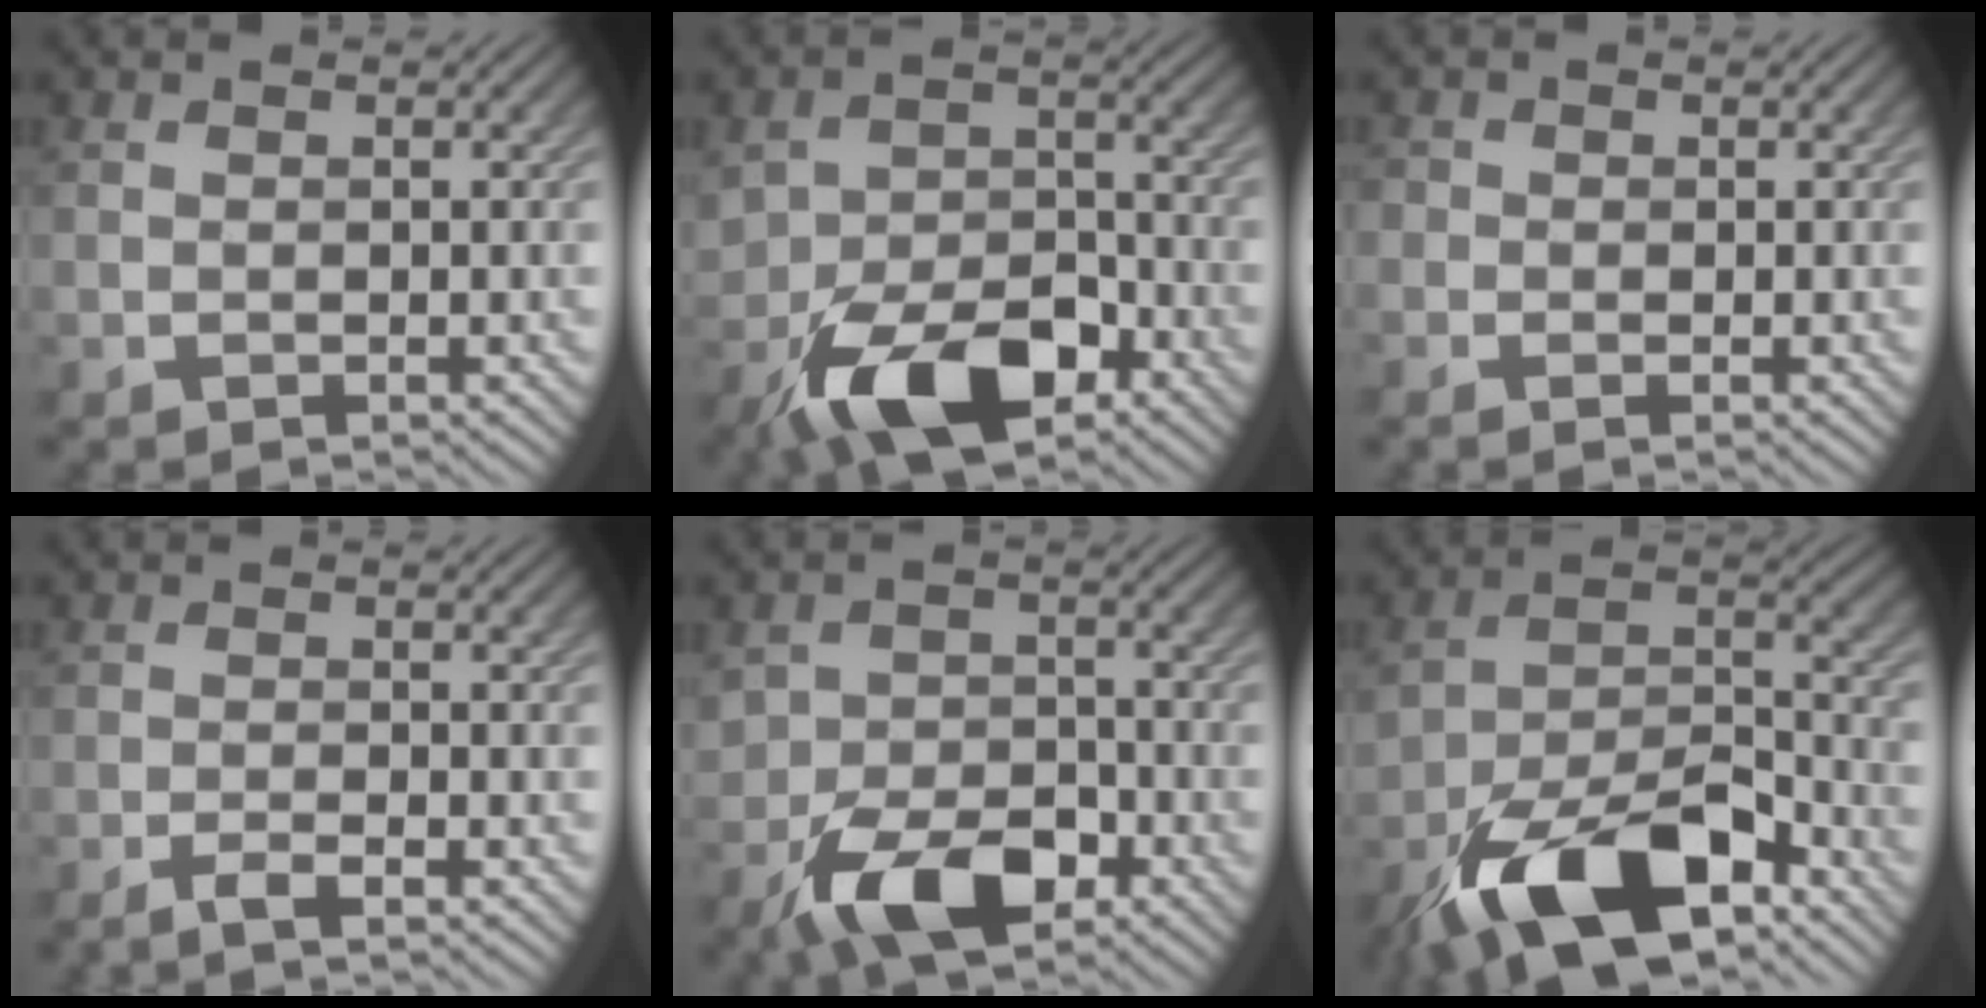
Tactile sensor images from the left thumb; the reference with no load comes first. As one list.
[{"total": 10.9, "force": [-6.0, 5.9, 7.0], "torque": [-0.137, -0.017, -0.104]}, {"total": 1.3, "force": [-0.4, 1.2, 0.3], "torque": [-0.003, -0.002, -0.010]}, {"total": 2.3, "force": [-1.6, 0.2, 1.6], "torque": [-0.029, 0.003, -0.037]}, {"total": 8.5, "force": [-4.7, 4.9, 5.1], "torque": [-0.100, -0.010, -0.087]}, {"total": 15.1, "force": [-9.8, 6.1, 9.7], "torque": [-0.183, -0.011, -0.186]}]